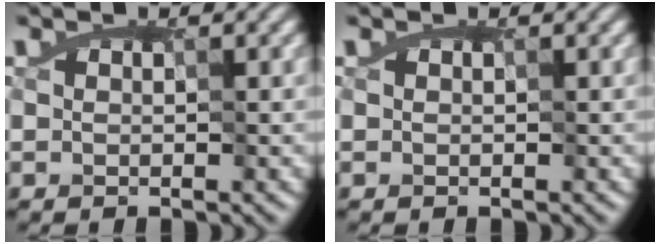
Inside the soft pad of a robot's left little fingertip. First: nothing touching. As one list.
[{"total": 0.0}]